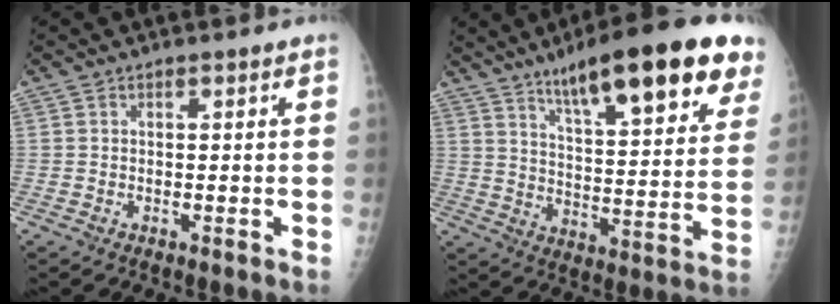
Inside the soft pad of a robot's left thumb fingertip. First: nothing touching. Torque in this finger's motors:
{"motor_torque": [0.46, 0.67, 1.19, -1.58, 0.15]}